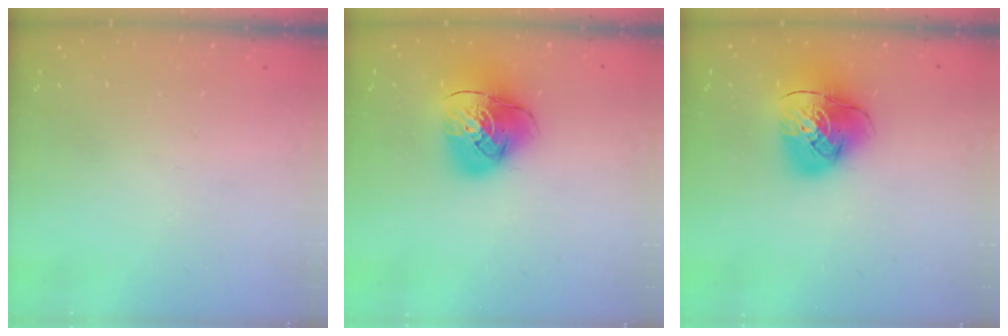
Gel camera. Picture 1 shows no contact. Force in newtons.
{"total": 13.4, "press": 13.3, "slide": 1.7}
{"total": 13.4, "press": 13.3, "slide": 1.7}